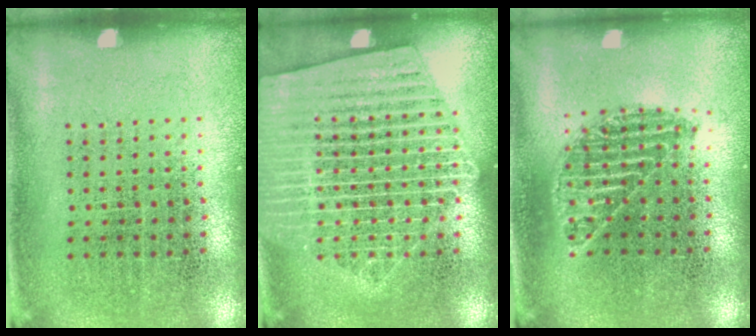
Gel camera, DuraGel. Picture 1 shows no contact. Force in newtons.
{"total": 2.7, "press": 2.7, "slide": 0.4}
{"total": 1.1, "press": 1.0, "slide": 0.5}